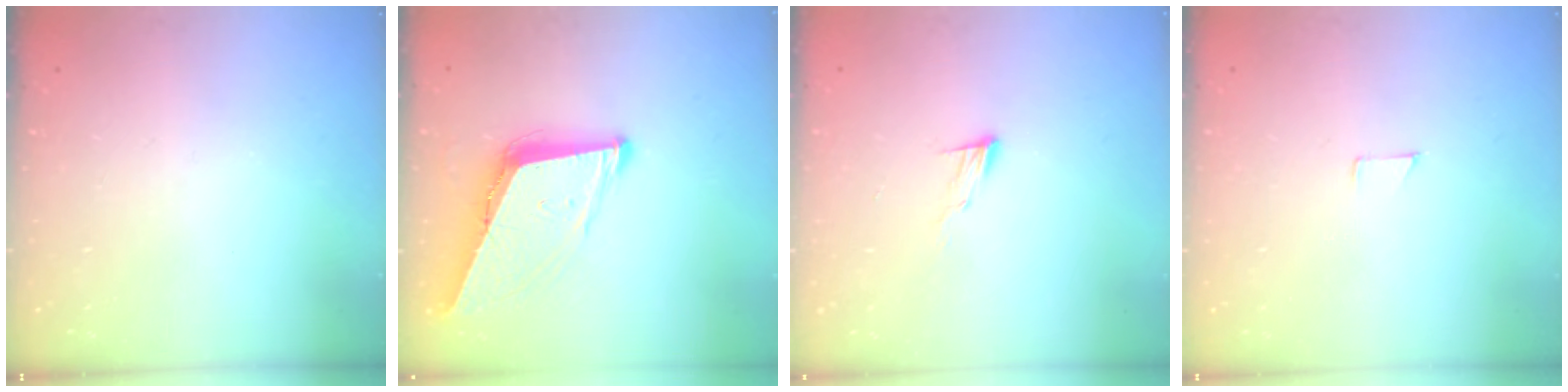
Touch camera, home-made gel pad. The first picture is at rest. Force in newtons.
{"total": 10.0, "press": 9.3, "slide": 3.5}
{"total": 6.2, "press": 6.2, "slide": 0.6}
{"total": 3.8, "press": 3.8, "slide": 0.3}